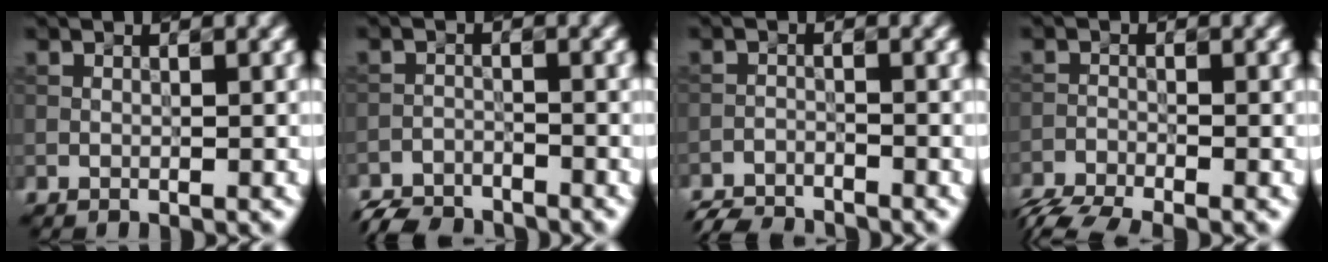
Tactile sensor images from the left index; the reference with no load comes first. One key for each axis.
{"total": 4.3, "fx": -4.1, "fy": 0.9, "fz": 0.6, "tx": -0.011, "ty": -0.011, "tz": -0.082}
{"total": 3.6, "fx": -3.5, "fy": 0.4, "fz": 0.4, "tx": -0.012, "ty": -0.009, "tz": -0.072}
{"total": 5.1, "fx": -4.6, "fy": 0.8, "fz": 2.2, "tx": -0.050, "ty": -0.026, "tz": -0.088}